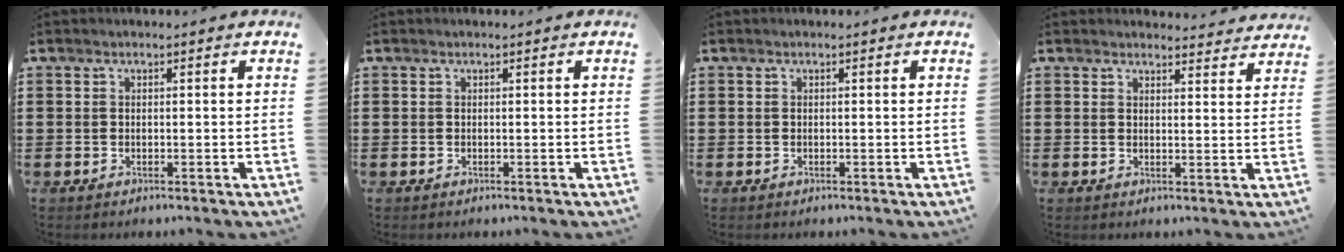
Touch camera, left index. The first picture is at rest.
{"total": 0.0}
{"total": 0.0}
{"total": 2.7, "force": [2.7, 0.3, 0.2], "torque": [-0.004, -0.011, 0.048]}